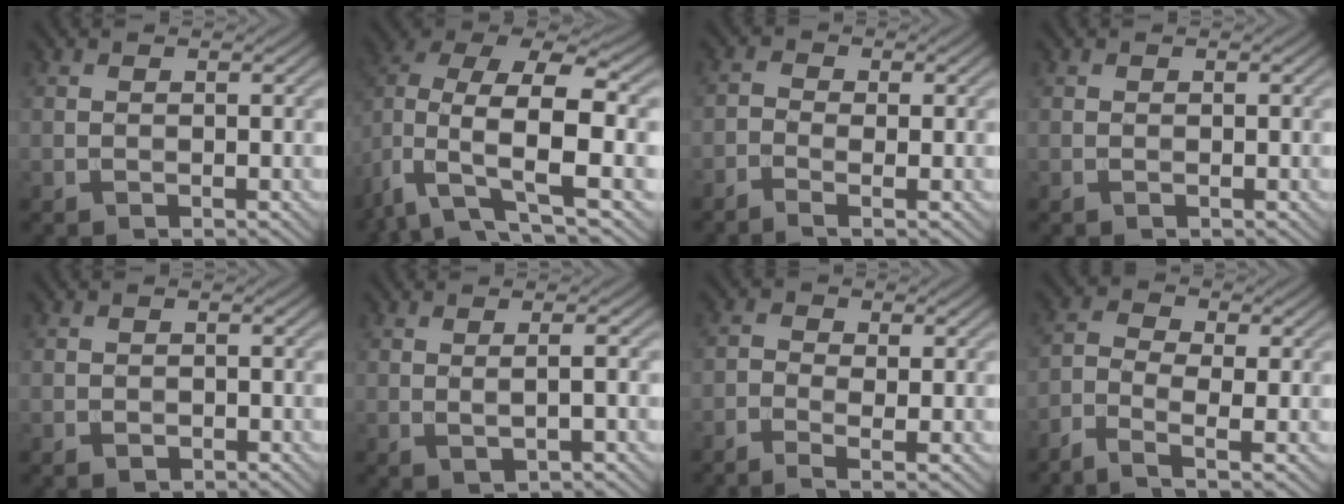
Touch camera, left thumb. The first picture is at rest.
{"total": 13.2, "force": [-2.2, 7.2, 10.9], "torque": [-0.229, -0.013, -0.045]}
{"total": 2.2, "force": [-1.3, 0.6, 1.7], "torque": [-0.036, 0.000, -0.033]}
{"total": 0.0}
{"total": 0.9, "force": [-0.4, 0.7, 0.5], "torque": [-0.005, -0.004, -0.008]}
{"total": 2.1, "force": [0.1, 0.2, 2.0], "torque": [-0.042, 0.003, 0.002]}
{"total": 2.7, "force": [-1.3, 0.9, 2.2], "torque": [-0.048, -0.001, -0.031]}
{"total": 4.3, "force": [-2.4, 1.4, 3.3], "torque": [-0.077, -0.003, -0.062]}